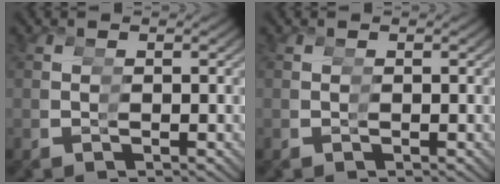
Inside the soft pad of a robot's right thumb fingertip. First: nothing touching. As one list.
[{"total": 0.0}]